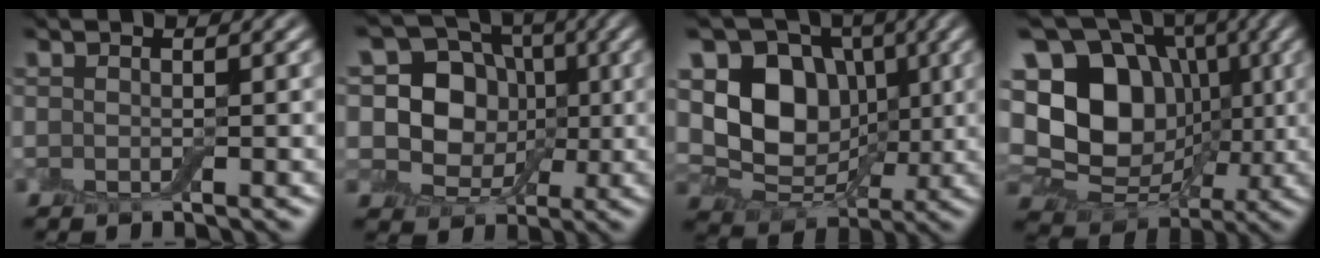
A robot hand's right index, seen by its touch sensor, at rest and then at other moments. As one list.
[{"total": 8.6, "force": [1.2, 7.2, 4.5], "torque": [-0.072, 0.016, -0.004]}, {"total": 8.4, "force": [1.3, 6.7, 4.9], "torque": [-0.088, -0.011, 0.015]}, {"total": 16.9, "force": [1.7, 13.8, 9.5], "torque": [-0.196, 0.027, 0.025]}]